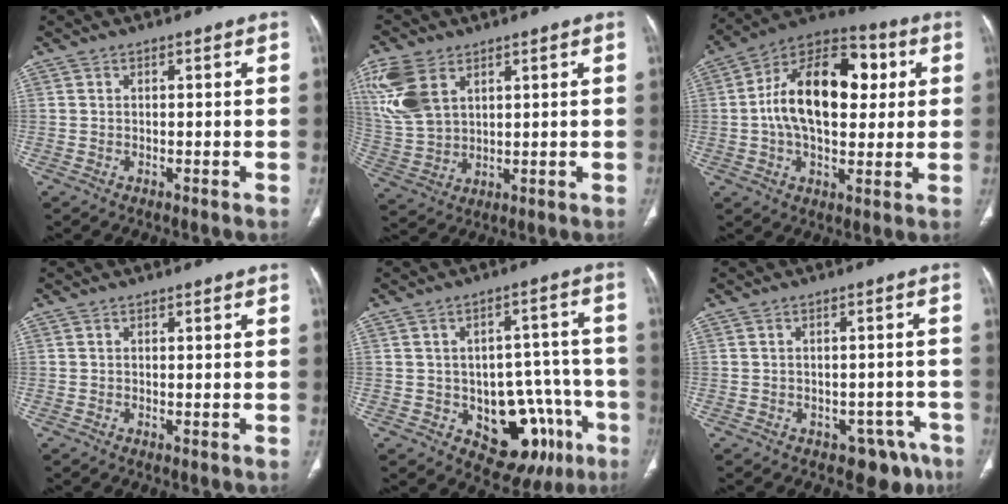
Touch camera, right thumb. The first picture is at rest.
{"total": 12.1, "force": [5.6, 7.4, 7.8], "torque": [-0.180, -0.009, 0.126]}
{"total": 20.6, "force": [2.8, 12.1, 16.4], "torque": [-0.243, 0.022, 0.037]}
{"total": 0.0}
{"total": 16.0, "force": [-6.4, 9.8, 10.8], "torque": [-0.085, 0.045, -0.071]}
{"total": 6.4, "force": [-4.3, 4.3, 2.2], "torque": [0.000, 0.031, -0.053]}